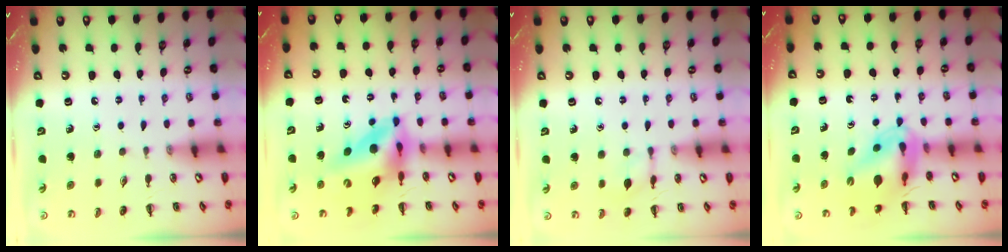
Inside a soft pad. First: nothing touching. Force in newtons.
{"total": 11.7, "press": 11.0, "slide": 4.1}
{"total": 6.8, "press": 6.7, "slide": 0.8}
{"total": 10.7, "press": 10.1, "slide": 3.4}